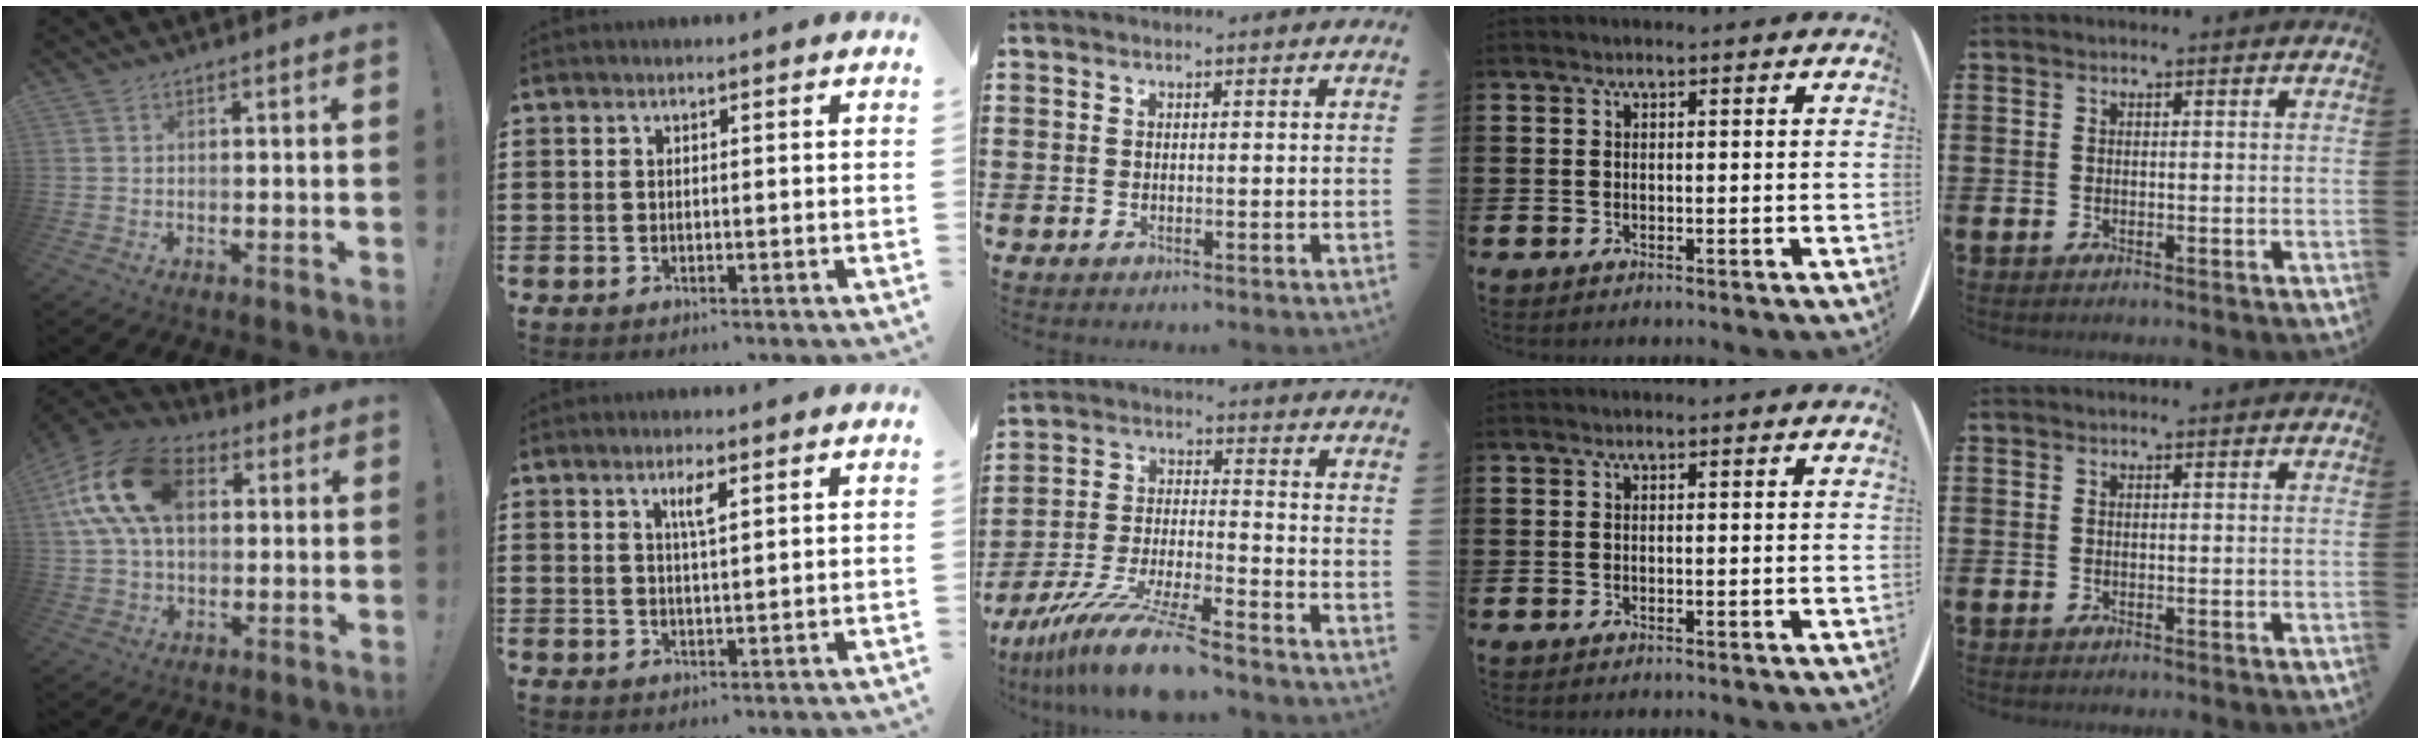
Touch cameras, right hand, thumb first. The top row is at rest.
{"thumb": {"total": 20.1, "force": [5.5, 12.9, 14.4], "torque": [-0.266, 0.000, 0.096]}, "index": {"total": 3.0, "force": [1.5, 0.6, 2.6], "torque": [-0.046, 0.002, 0.021]}, "middle": {"total": 11.9, "force": [-10.2, 0.2, 6.0], "torque": [-0.116, 0.010, -0.197]}}